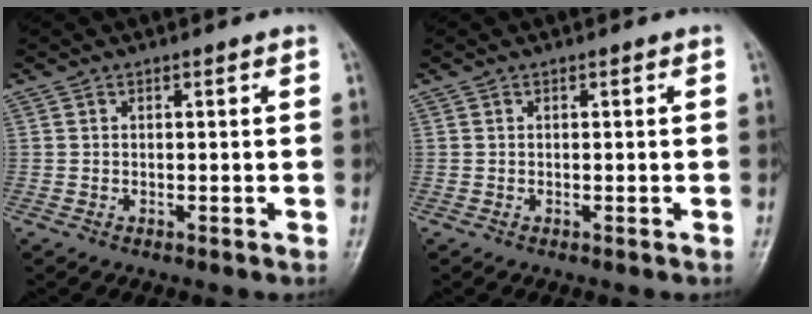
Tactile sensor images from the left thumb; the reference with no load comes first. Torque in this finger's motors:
{"motor_torque": [0.01, 0.06, -0.04, -0.04, 0.00]}